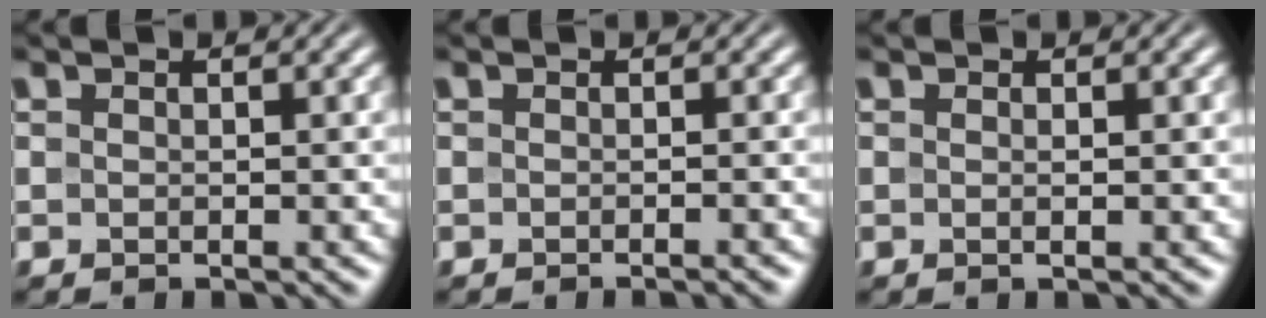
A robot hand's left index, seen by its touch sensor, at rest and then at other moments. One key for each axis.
{"total": 1.1, "fx": -0.8, "fy": 0.2, "fz": 0.8, "tx": -0.002, "ty": -0.001, "tz": -0.015}
{"total": 0.7, "fx": 0.0, "fy": 0.1, "fz": 0.7, "tx": -0.011, "ty": -0.001, "tz": -0.002}